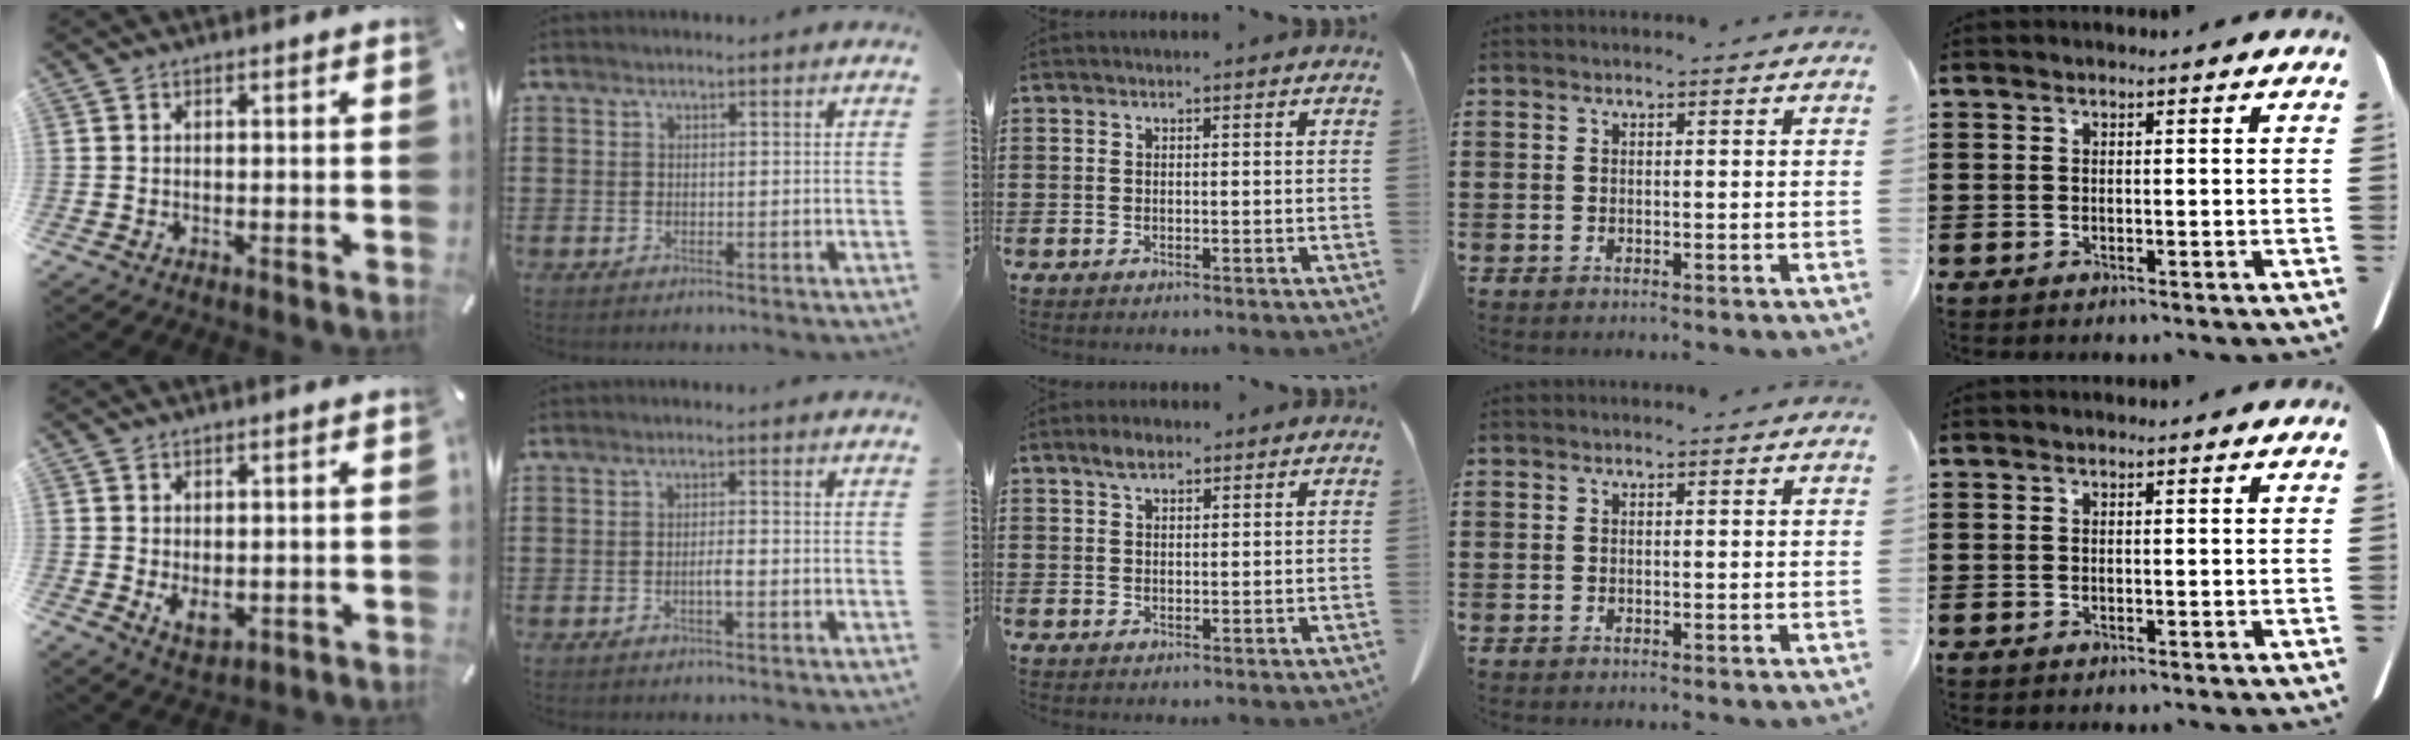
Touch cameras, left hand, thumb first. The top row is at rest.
{"thumb": {"total": 4.2, "force": [-0.2, 2.6, 3.3], "torque": [-0.063, -0.010, -0.009]}, "index": {"total": 1.9, "force": [-0.6, 0.3, 1.8], "torque": [-0.033, 0.002, -0.010]}, "middle": {"total": 2.6, "force": [1.8, 0.8, 1.7], "torque": [-0.036, 0.003, 0.034]}}